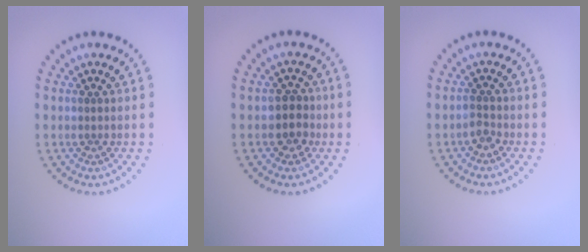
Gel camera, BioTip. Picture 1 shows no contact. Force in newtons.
{"total": 2.2, "press": 1.9, "slide": 1.0}
{"total": 1.2, "press": 1.0, "slide": 0.6}